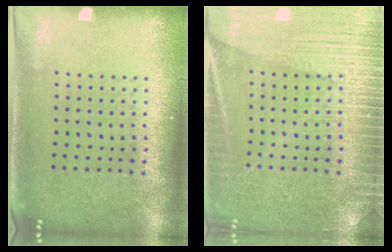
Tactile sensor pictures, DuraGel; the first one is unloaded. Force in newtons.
{"total": 5.6, "press": 5.5, "slide": 0.9}